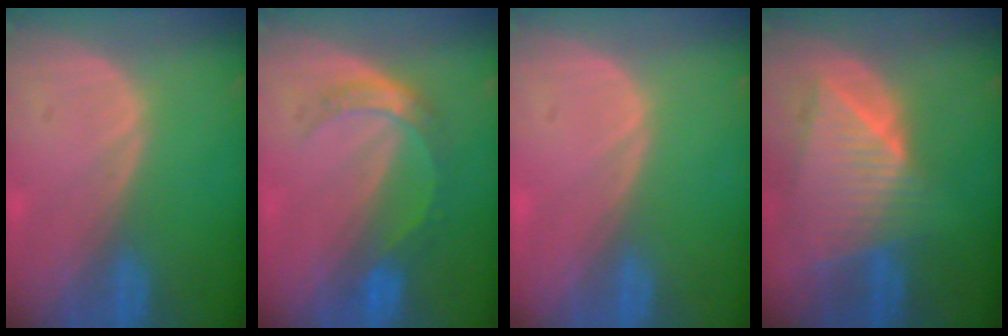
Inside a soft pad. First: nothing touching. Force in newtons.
{"total": 5.3, "press": 4.8, "slide": 2.2}
{"total": 0.5, "press": 0.1, "slide": 0.5}
{"total": 8.9, "press": 7.9, "slide": 4.2}